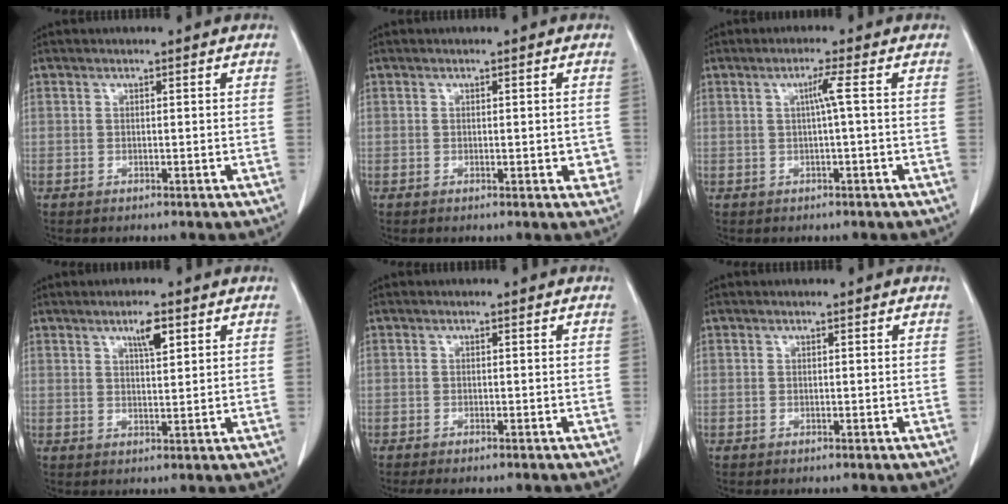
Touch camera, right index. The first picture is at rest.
{"total": 2.6, "force": [-0.5, 1.0, 2.3], "torque": [-0.020, -0.001, -0.004]}
{"total": 2.3, "force": [0.2, -0.7, 2.2], "torque": [-0.041, 0.002, 0.004]}
{"total": 3.6, "force": [2.0, 0.7, 2.9], "torque": [-0.052, -0.001, 0.033]}
{"total": 2.4, "force": [-2.0, 0.5, 1.1], "torque": [-0.016, -0.006, -0.026]}
{"total": 0.0}